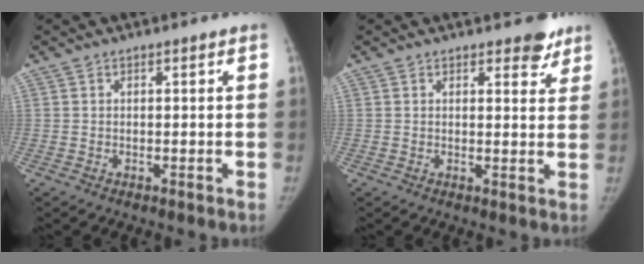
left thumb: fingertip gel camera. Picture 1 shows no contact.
{"total": 3.8, "force": [2.9, 1.8, 1.7], "torque": [0.009, -0.016, 0.034]}